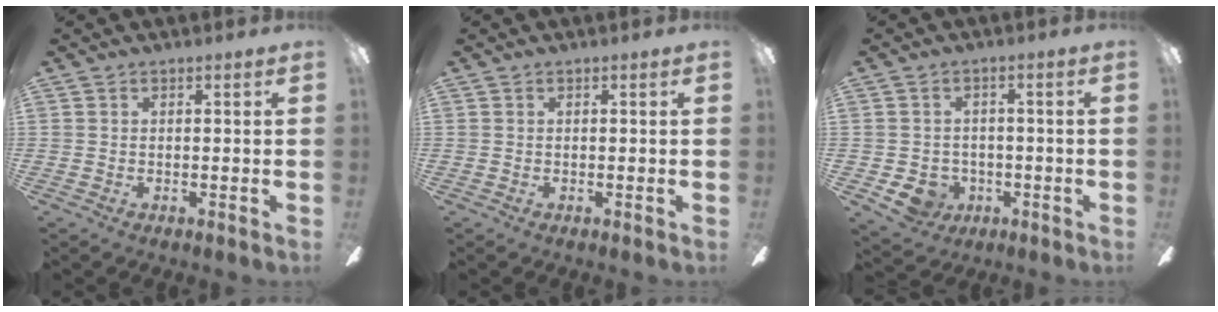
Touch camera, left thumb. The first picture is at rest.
{"total": 0.0}
{"total": 5.9, "force": [-1.9, 5.2, 2.1], "torque": [-0.059, 0.010, -0.035]}